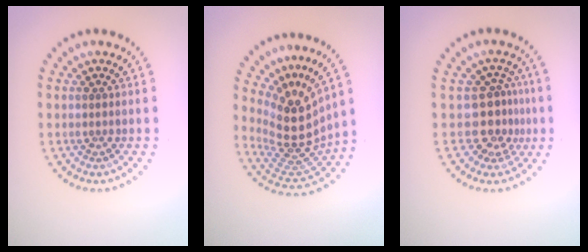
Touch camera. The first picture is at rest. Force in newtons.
{"total": 5.1, "press": 3.6, "slide": 3.6}
{"total": 3.0, "press": 2.3, "slide": 1.9}